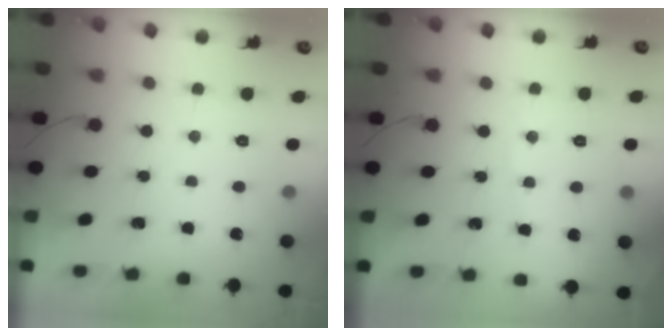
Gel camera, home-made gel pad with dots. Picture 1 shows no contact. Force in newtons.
{"total": 1.5, "press": 1.5, "slide": 0.2}